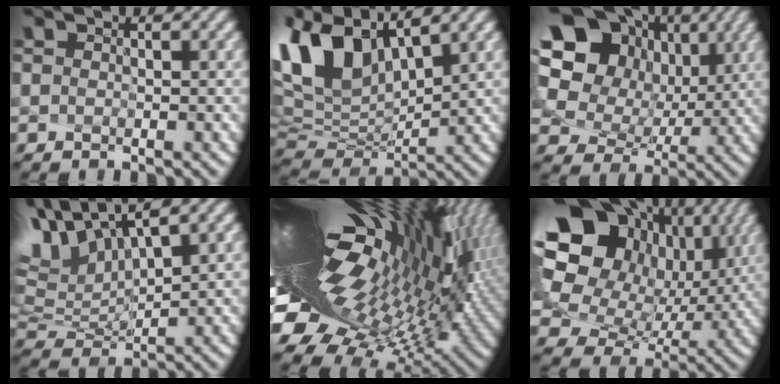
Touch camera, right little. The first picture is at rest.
{"total": 10.8, "force": [5.9, 5.1, 7.5], "torque": [-0.186, 0.006, 0.130]}
{"total": 15.1, "force": [4.1, 12.3, 7.8], "torque": [-0.199, 0.025, 0.087]}
{"total": 7.5, "force": [4.8, 2.3, 5.4], "torque": [-0.141, 0.004, 0.113]}
{"total": 19.8, "force": [3.7, 8.6, 17.4], "torque": [-0.324, -0.025, 0.069]}
{"total": 17.9, "force": [5.9, 13.5, 10.2], "torque": [-0.256, 0.011, 0.147]}